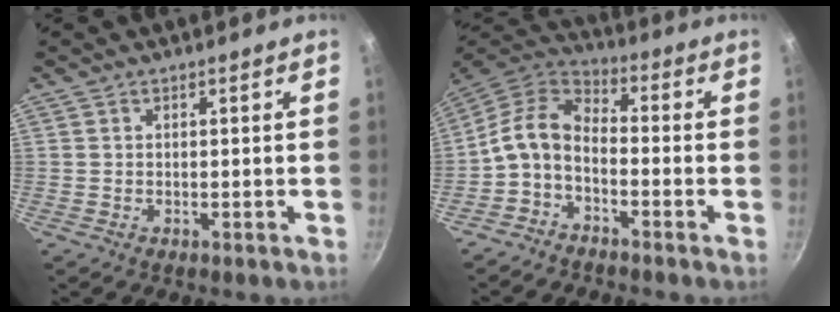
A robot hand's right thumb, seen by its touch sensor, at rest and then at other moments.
{"total": 9.4, "force": [-3.1, 5.8, 6.8], "torque": [-0.142, 0.056, -0.072]}